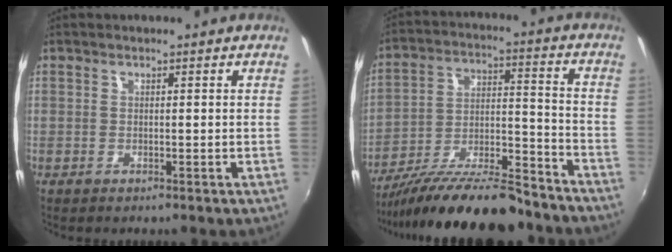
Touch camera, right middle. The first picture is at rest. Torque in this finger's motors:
{"motor_torque": [1.04, -1.10, 0.64, 0.18]}